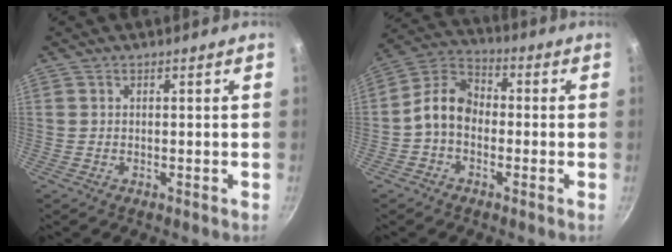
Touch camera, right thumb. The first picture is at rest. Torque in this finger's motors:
{"motor_torque": [1.50, 1.54, 0.84, -1.01, 0.23]}